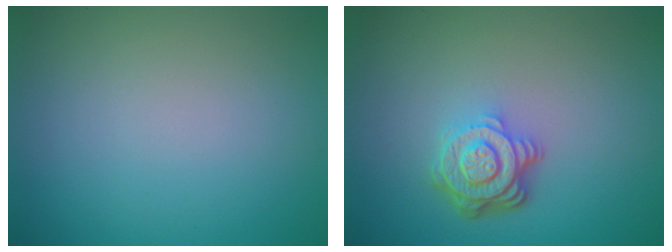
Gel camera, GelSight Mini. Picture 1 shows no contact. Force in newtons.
{"total": 4.6, "press": 3.3, "slide": 3.1}